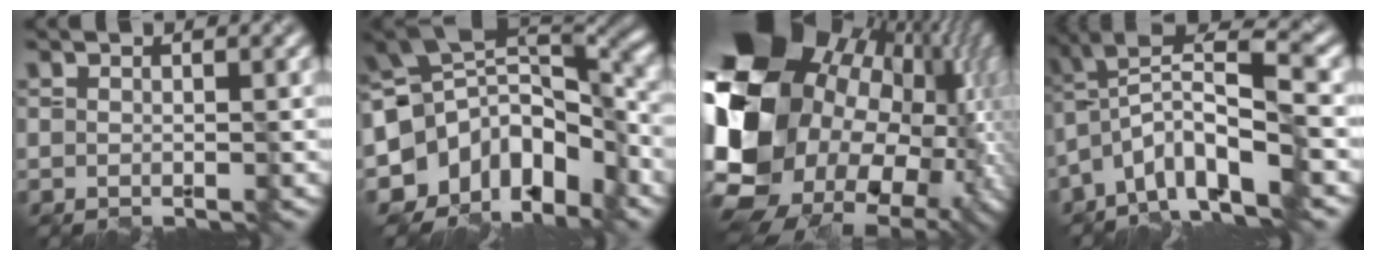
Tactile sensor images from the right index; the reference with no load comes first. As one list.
[{"total": 8.7, "force": [-4.0, 6.0, 4.9], "torque": [-0.066, 0.009, -0.083]}, {"total": 22.3, "force": [-1.3, 18.1, 12.9], "torque": [-0.252, -0.024, -0.037]}, {"total": 8.5, "force": [-3.2, 2.5, 7.4], "torque": [-0.119, 0.022, -0.063]}]